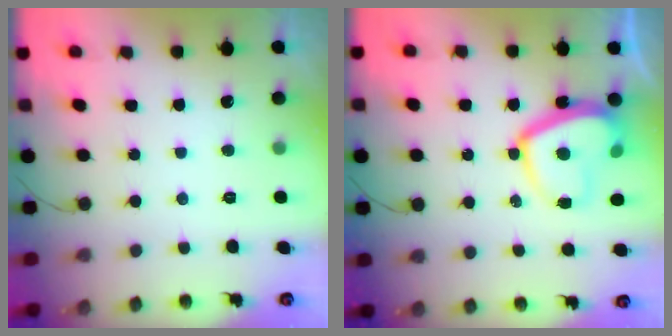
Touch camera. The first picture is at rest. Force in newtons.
{"total": 13.5, "press": 13.4, "slide": 1.2}